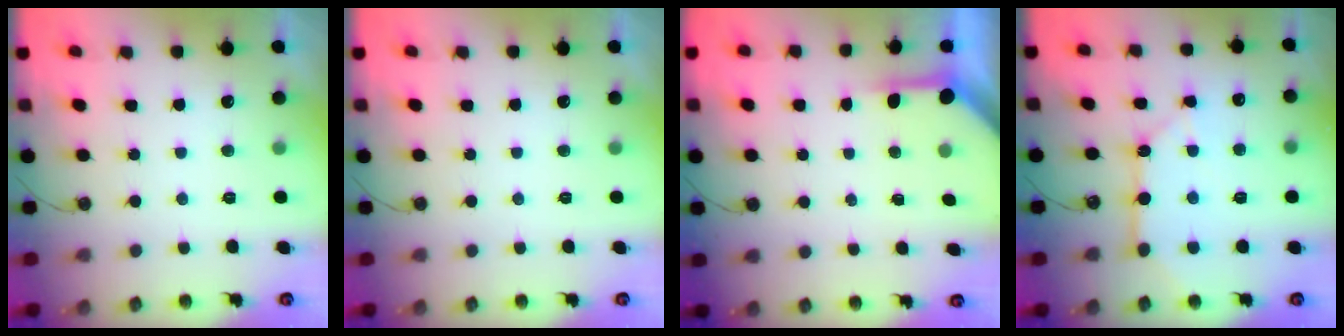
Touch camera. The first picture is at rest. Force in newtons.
{"total": 0.0}
{"total": 4.0, "press": 4.0, "slide": 0.5}
{"total": 10.8, "press": 10.8, "slide": 0.6}